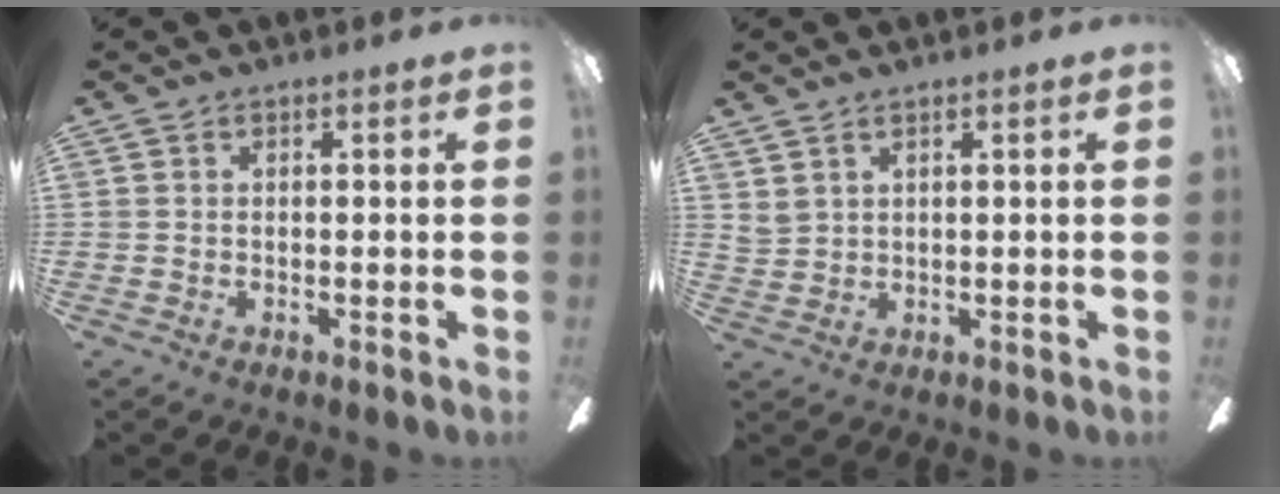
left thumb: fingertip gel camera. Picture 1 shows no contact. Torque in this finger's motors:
{"motor_torque": [0.07, -0.01, 0.18, 0.18, 0.00]}